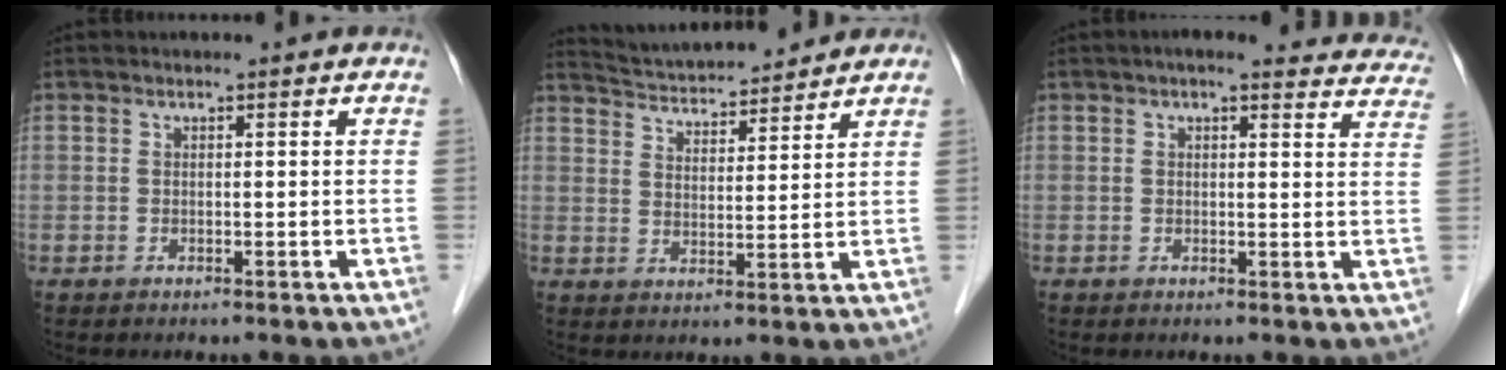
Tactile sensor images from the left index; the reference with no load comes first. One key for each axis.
{"total": 10.9, "fx": 10.4, "fy": 1.6, "fz": 2.8, "tx": -0.052, "ty": 0.020, "tz": 0.166}
{"total": 13.7, "fx": 12.5, "fy": 3.4, "fz": 4.4, "tx": -0.016, "ty": 0.004, "tz": 0.110}